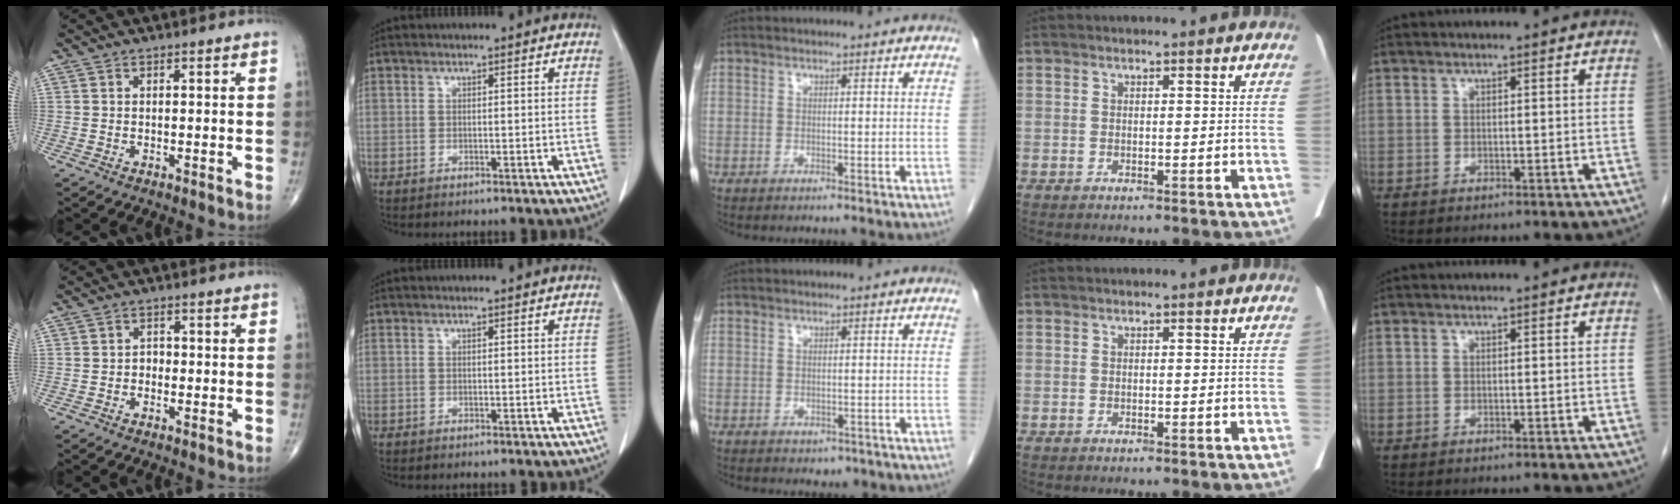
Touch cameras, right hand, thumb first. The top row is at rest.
{"thumb": {"total": 1.5, "force": [-0.6, 1.2, 0.6], "torque": [0.001, 0.006, -0.015]}, "middle": {"total": 1.2, "force": [-0.4, 1.1, 0.4], "torque": [-0.009, 0.001, 0.002]}}